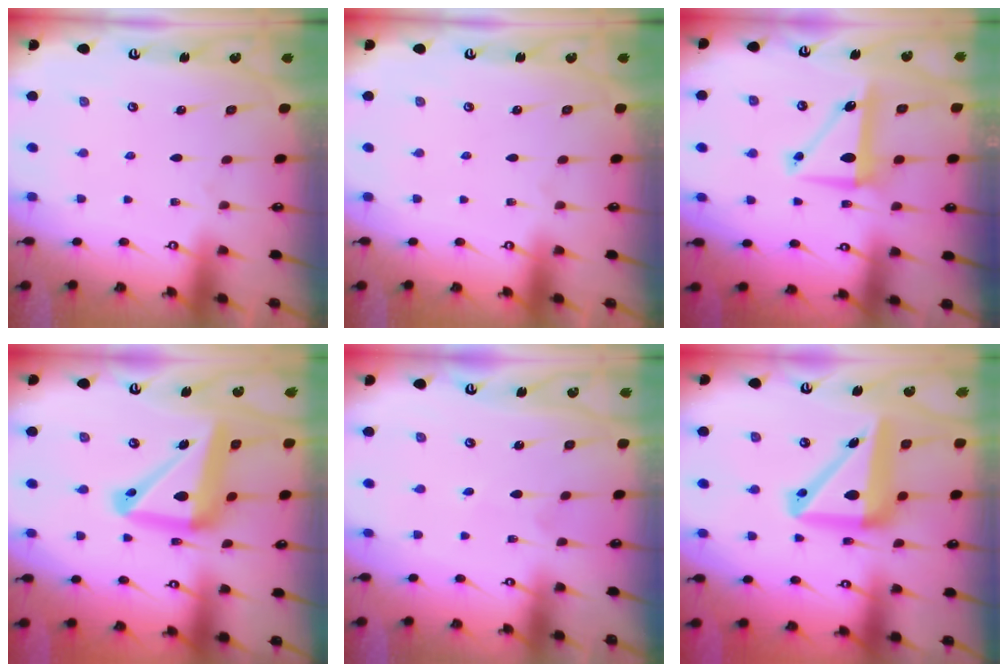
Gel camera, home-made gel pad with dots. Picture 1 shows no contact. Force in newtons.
{"total": 0.0}
{"total": 8.1, "press": 7.7, "slide": 2.4}
{"total": 18.6, "press": 18.5, "slide": 2.0}
{"total": 2.7, "press": 2.6, "slide": 0.2}
{"total": 15.8, "press": 15.6, "slide": 2.2}